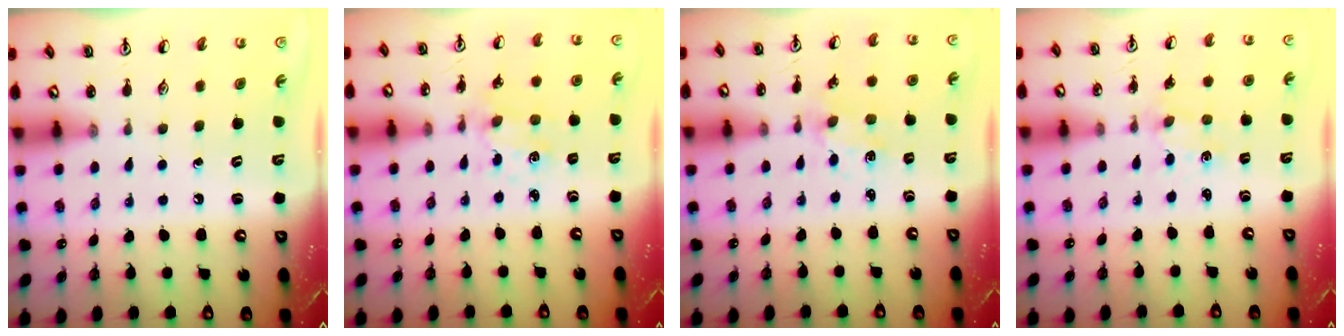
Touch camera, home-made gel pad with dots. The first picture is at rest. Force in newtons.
{"total": 1.4, "press": 1.4, "slide": 0.3}
{"total": 1.2, "press": 1.2, "slide": 0.3}
{"total": 0.0}